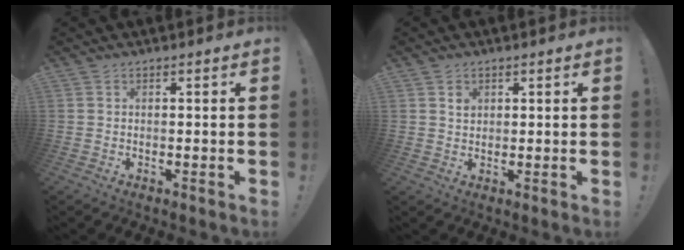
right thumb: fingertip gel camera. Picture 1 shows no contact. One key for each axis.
{"total": 1.9, "fx": 1.0, "fy": 1.5, "fz": 0.6, "tx": -0.001, "ty": -0.003, "tz": 0.015}